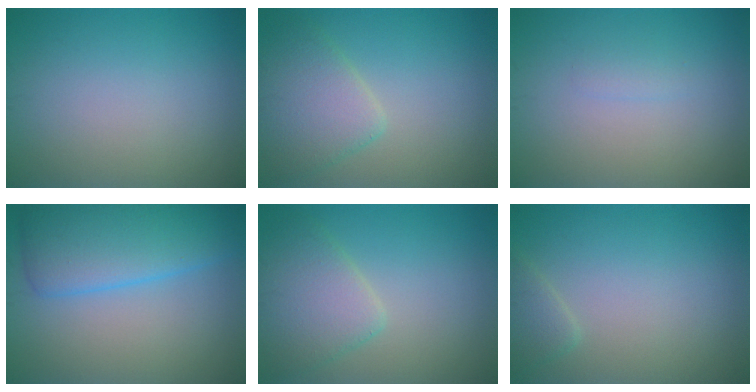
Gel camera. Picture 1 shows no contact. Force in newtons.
{"total": 4.3, "press": 4.3, "slide": 0.2}
{"total": 0.7, "press": 0.7, "slide": 0.1}
{"total": 6.8, "press": 6.8, "slide": 0.3}
{"total": 4.3, "press": 4.3, "slide": 0.2}
{"total": 1.5, "press": 1.5, "slide": 0.1}